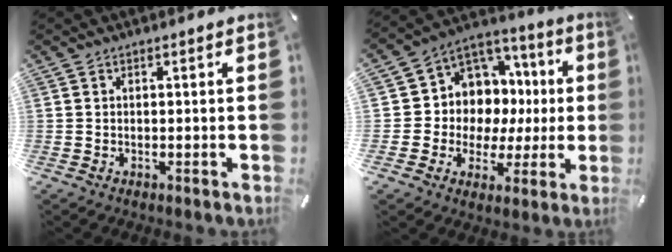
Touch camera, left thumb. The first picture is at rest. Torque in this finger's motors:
{"motor_torque": [0.25, 0.89, 0.43, 0.22, 0.11]}